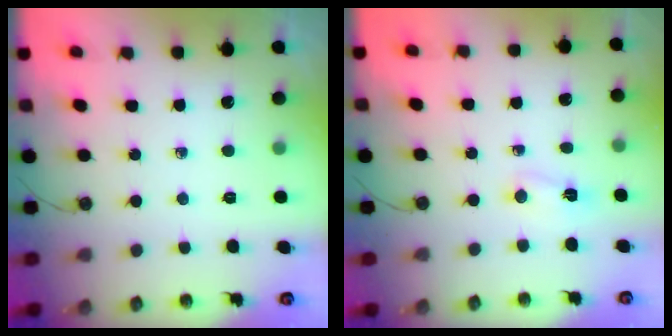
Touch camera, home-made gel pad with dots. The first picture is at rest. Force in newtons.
{"total": 2.0, "press": 2.0, "slide": 0.4}